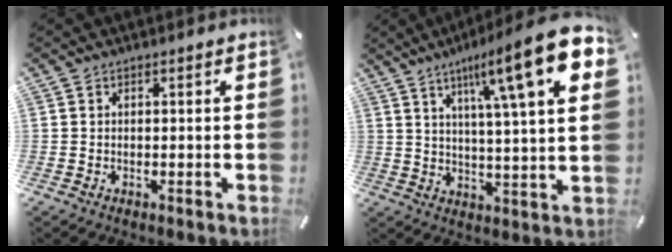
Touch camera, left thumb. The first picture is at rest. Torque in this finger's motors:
{"motor_torque": [2.50, 2.50, 1.42, -1.35, 0.51]}